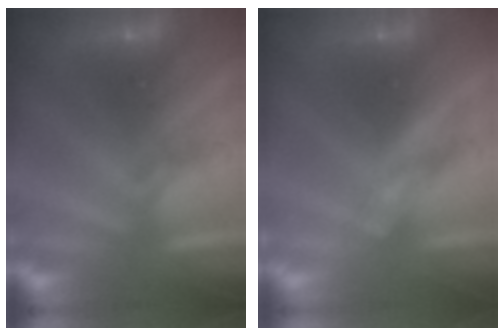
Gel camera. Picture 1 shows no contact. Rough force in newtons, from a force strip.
{"total": 2.7}